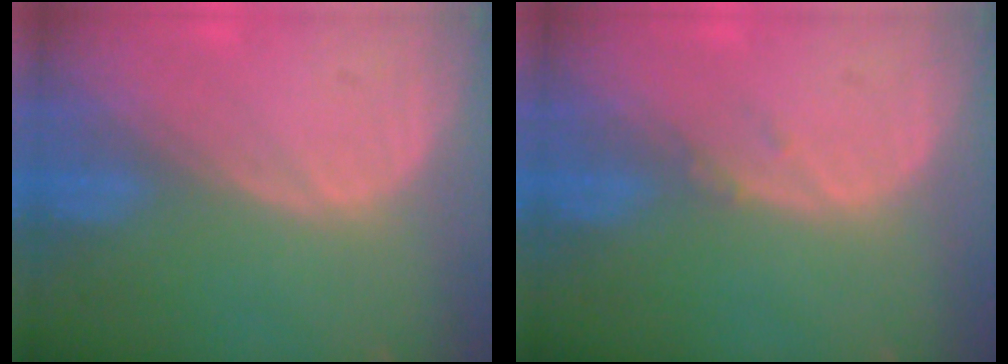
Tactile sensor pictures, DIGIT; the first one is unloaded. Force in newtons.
{"total": 0.8, "press": 0.8, "slide": 0.1}